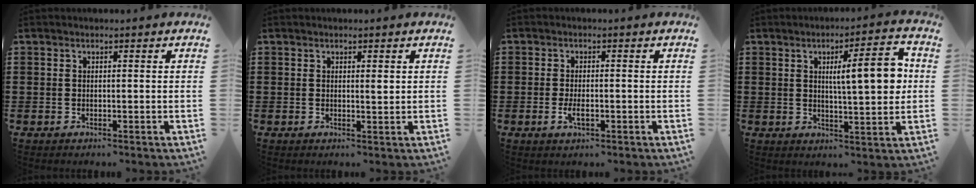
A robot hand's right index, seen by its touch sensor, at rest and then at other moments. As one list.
[{"total": 1.0, "force": [0.4, 0.2, 0.9], "torque": [-0.018, 0.003, 0.006]}, {"total": 2.5, "force": [-0.7, 0.9, 2.2], "torque": [-0.049, -0.005, -0.014]}, {"total": 9.2, "force": [1.8, 1.9, 8.8], "torque": [-0.134, -0.008, 0.021]}]